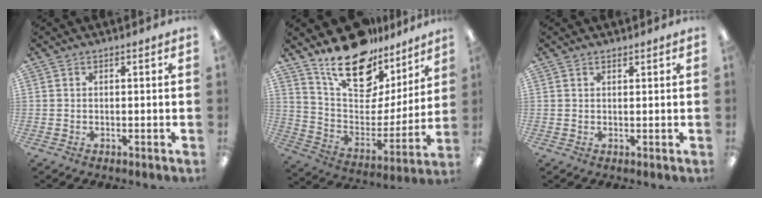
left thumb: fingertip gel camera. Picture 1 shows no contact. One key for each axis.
{"total": 20.6, "fx": 15.4, "fy": 9.8, "fz": 9.6, "tx": -0.164, "ty": -0.106, "tz": 0.276}
{"total": 0.8, "fx": 0.7, "fy": 0.2, "fz": 0.1, "tx": -0.003, "ty": -0.001, "tz": 0.014}